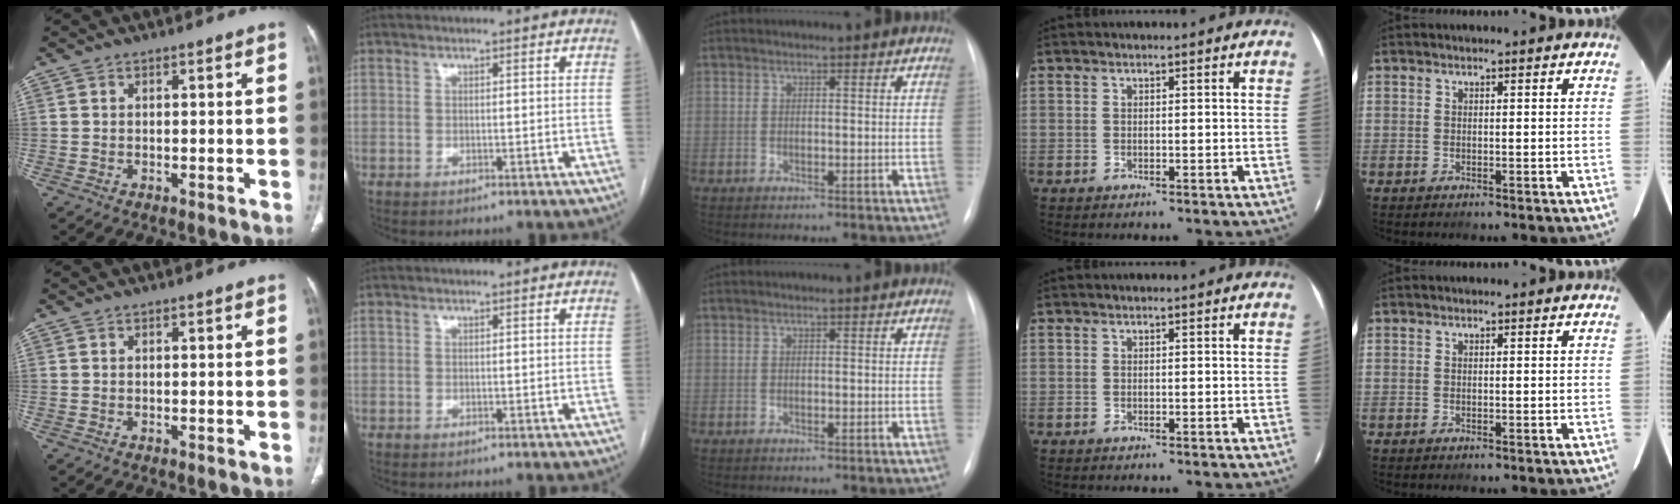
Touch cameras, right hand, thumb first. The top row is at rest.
{}